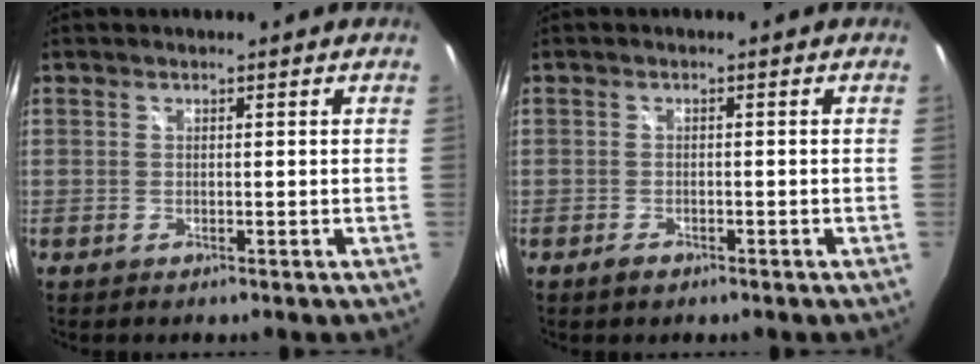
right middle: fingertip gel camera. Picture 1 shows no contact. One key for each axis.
{"total": 1.5, "fx": -1.1, "fy": 0.7, "fz": 0.7, "tx": -0.014, "ty": -0.002, "tz": -0.020}